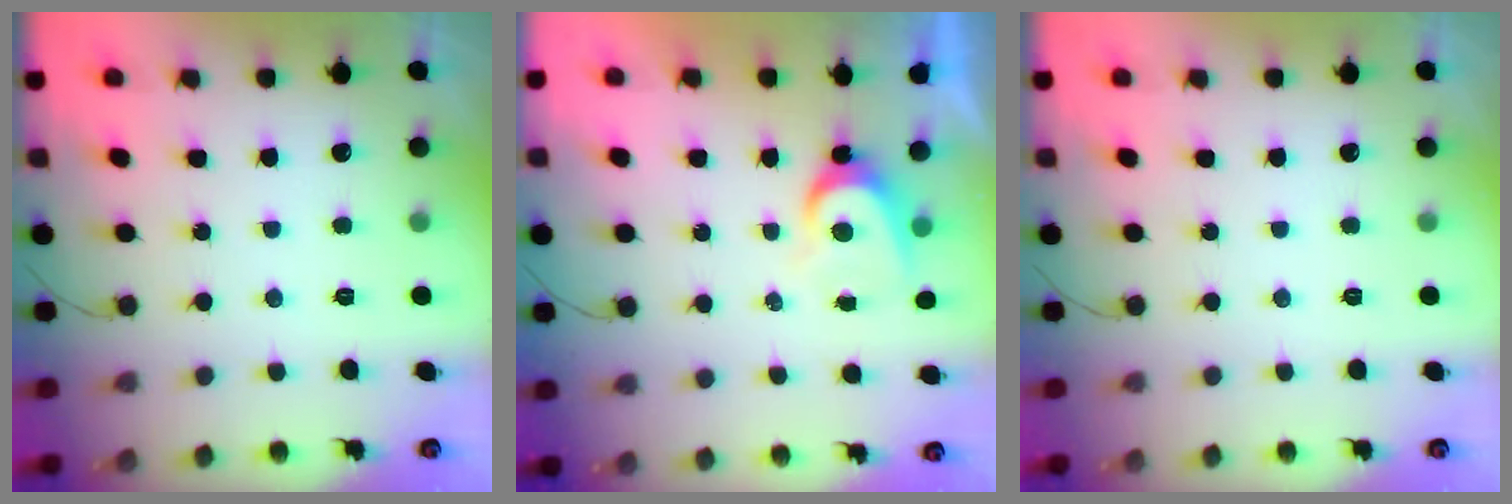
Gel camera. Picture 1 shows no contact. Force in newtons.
{"total": 5.5, "press": 5.5, "slide": 0.6}
{"total": 0.0}